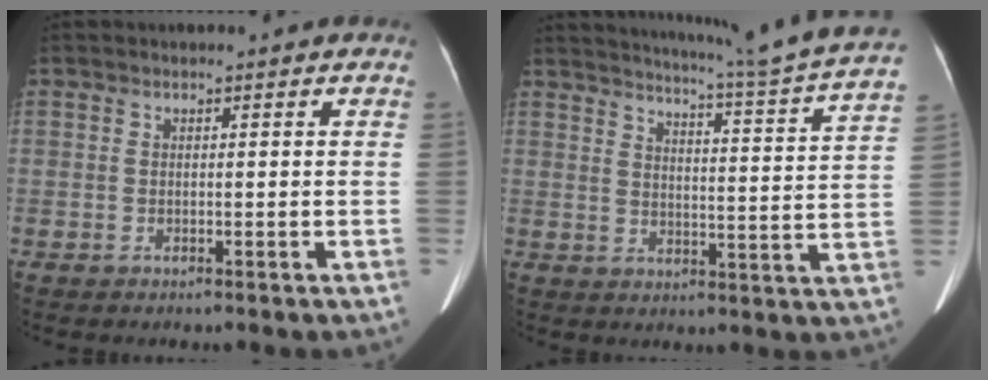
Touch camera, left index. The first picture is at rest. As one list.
[{"total": 21.0, "force": [18.8, -2.3, 9.1], "torque": [-0.152, -0.068, 0.231]}]